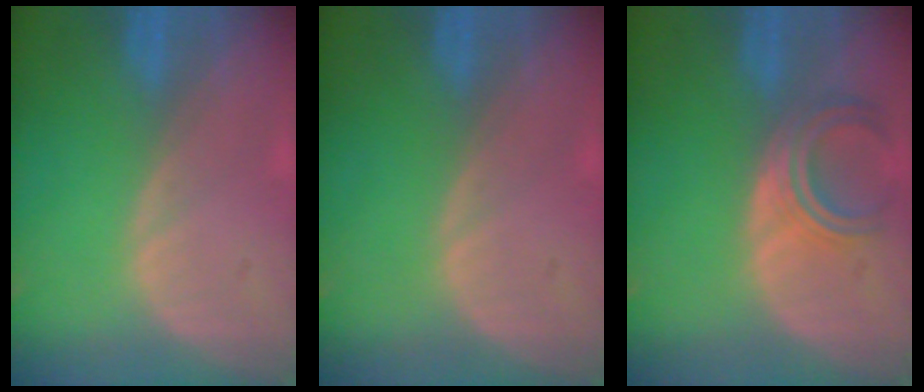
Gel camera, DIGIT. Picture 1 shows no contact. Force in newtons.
{"total": 0.0}
{"total": 4.7, "press": 4.7, "slide": 0.4}